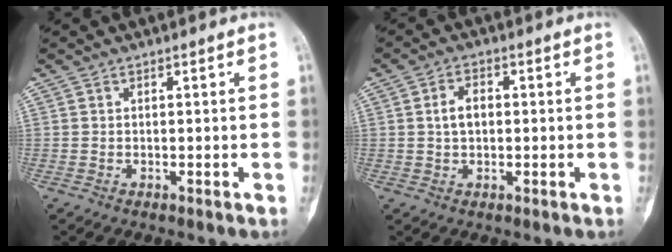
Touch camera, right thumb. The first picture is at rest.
{"total": 4.1, "force": [0.4, 2.6, 3.2], "torque": [-0.058, 0.009, 0.006]}